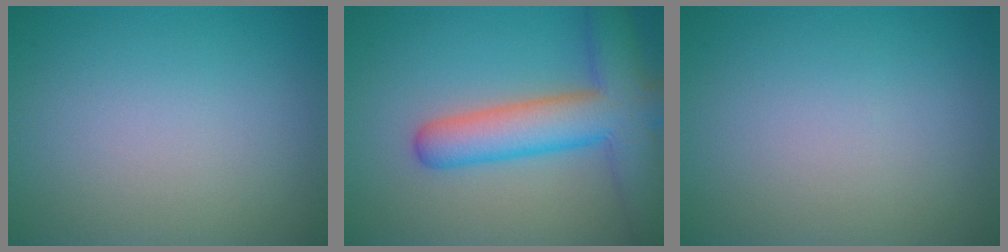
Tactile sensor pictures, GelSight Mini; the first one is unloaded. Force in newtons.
{"total": 8.2, "press": 8.2, "slide": 0.3}
{"total": 0.0}